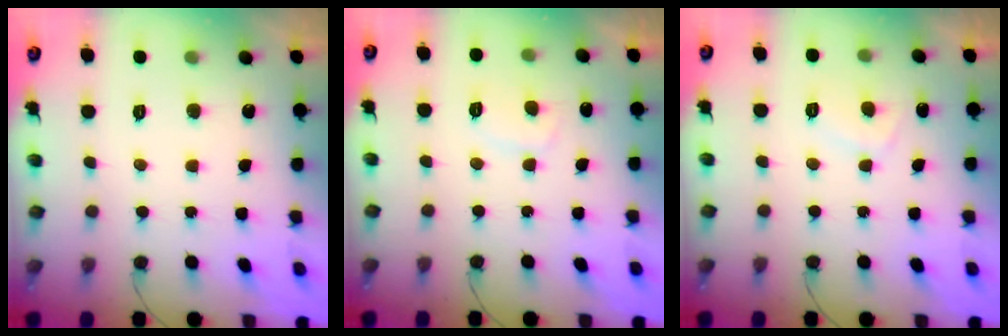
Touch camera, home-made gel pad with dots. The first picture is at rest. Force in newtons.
{"total": 3.7, "press": 3.6, "slide": 0.7}
{"total": 4.0, "press": 3.9, "slide": 0.7}